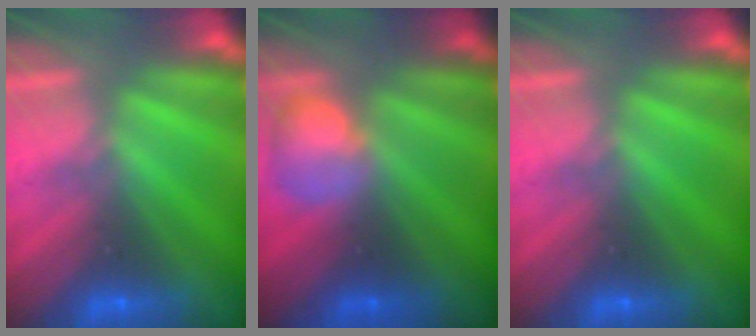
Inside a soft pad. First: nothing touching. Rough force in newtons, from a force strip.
{"total": 2.4}
{"total": 0.0}